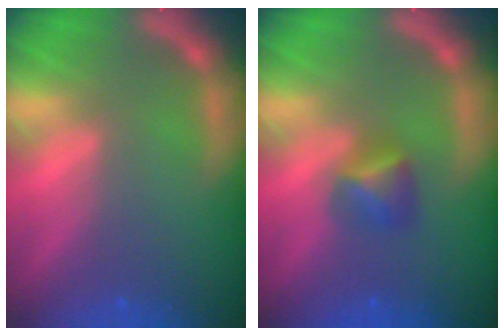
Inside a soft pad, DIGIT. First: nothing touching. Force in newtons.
{"total": 2.4}